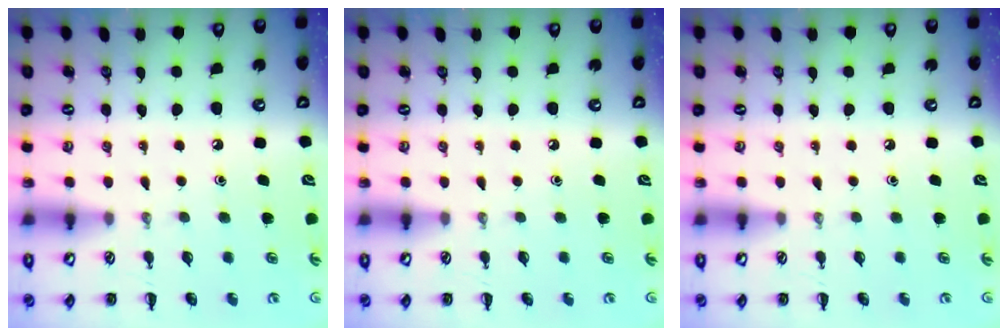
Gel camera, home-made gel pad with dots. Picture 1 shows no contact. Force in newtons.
{"total": 0.0}
{"total": 0.0}